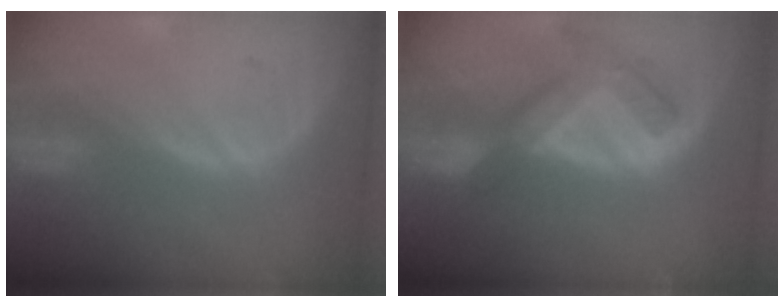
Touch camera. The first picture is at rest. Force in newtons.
{"total": 7.5, "press": 6.4, "slide": 3.9}